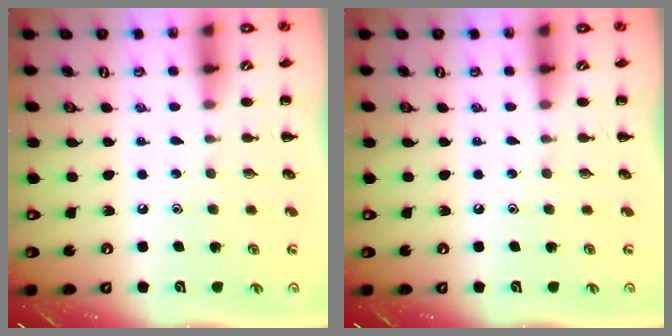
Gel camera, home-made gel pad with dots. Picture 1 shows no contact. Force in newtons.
{"total": 0.0}